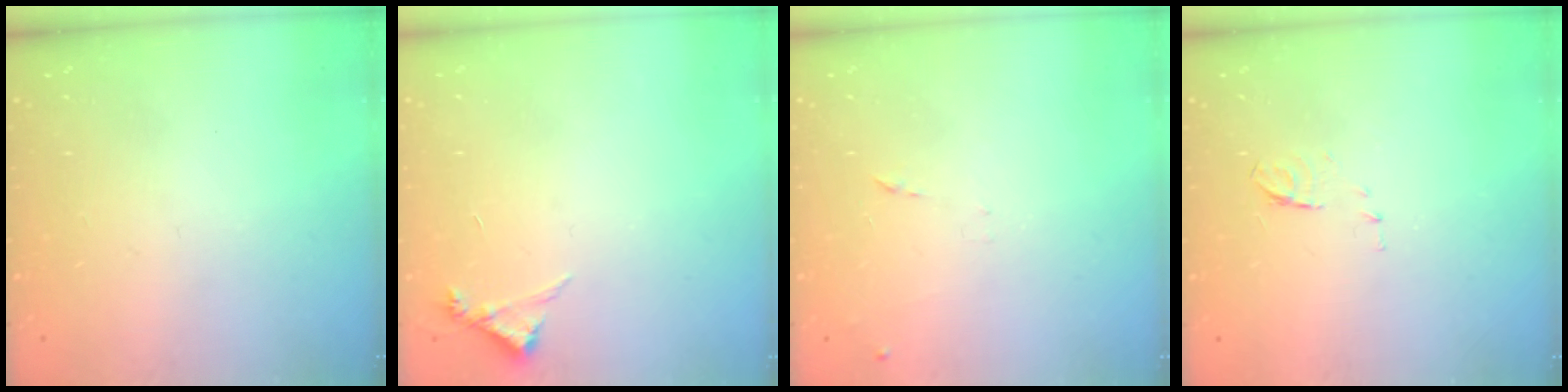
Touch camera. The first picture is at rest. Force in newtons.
{"total": 5.0, "press": 5.0, "slide": 0.5}
{"total": 6.6, "press": 6.6, "slide": 0.4}
{"total": 5.8, "press": 5.8, "slide": 0.7}